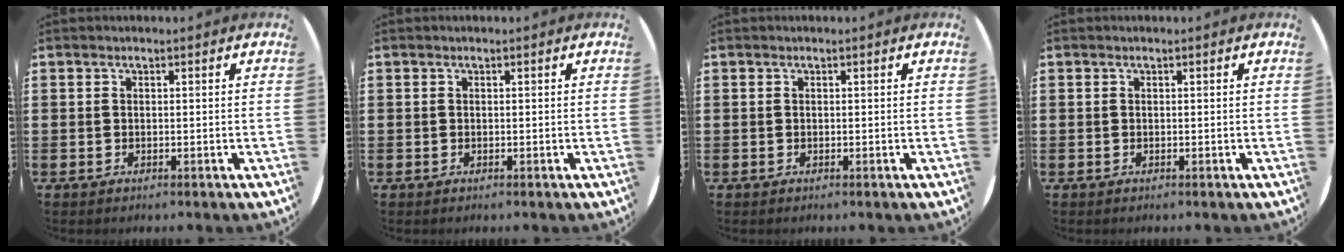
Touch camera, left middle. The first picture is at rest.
{"total": 0.0}
{"total": 0.0}
{"total": 0.0}